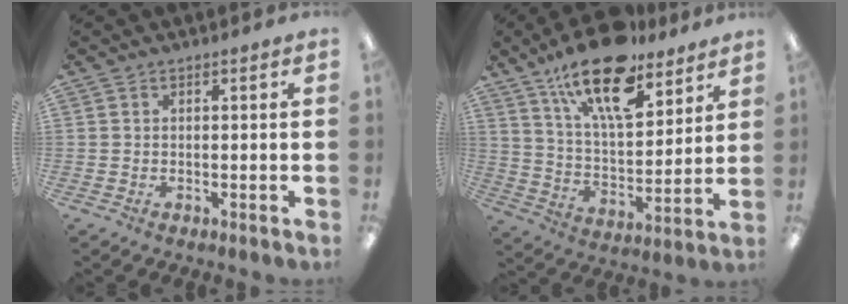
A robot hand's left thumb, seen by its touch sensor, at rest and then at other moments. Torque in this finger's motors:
{"motor_torque": [0.57, 0.62, 1.71, -1.06, 0.32]}